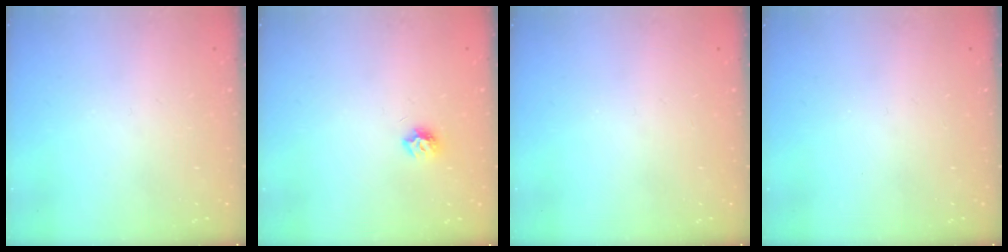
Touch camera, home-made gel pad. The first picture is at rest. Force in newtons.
{"total": 6.8, "press": 6.8, "slide": 0.6}
{"total": 0.0}
{"total": 0.0}